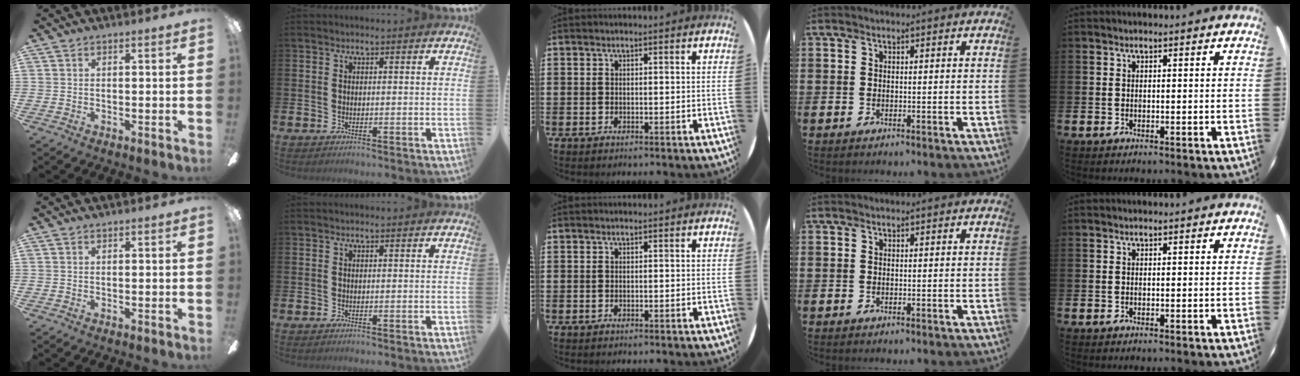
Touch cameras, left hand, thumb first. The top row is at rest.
{}